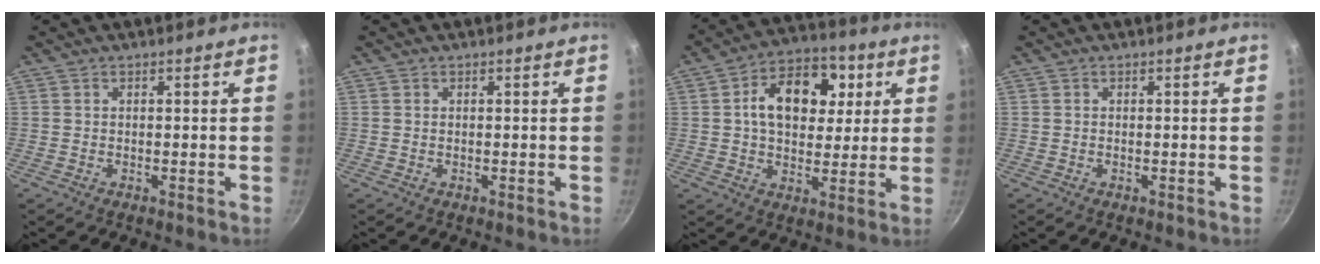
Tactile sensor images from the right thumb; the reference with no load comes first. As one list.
[{"total": 0.0}, {"total": 15.0, "force": [3.5, 9.9, 10.6], "torque": [-0.130, 0.009, 0.049]}, {"total": 0.0}]